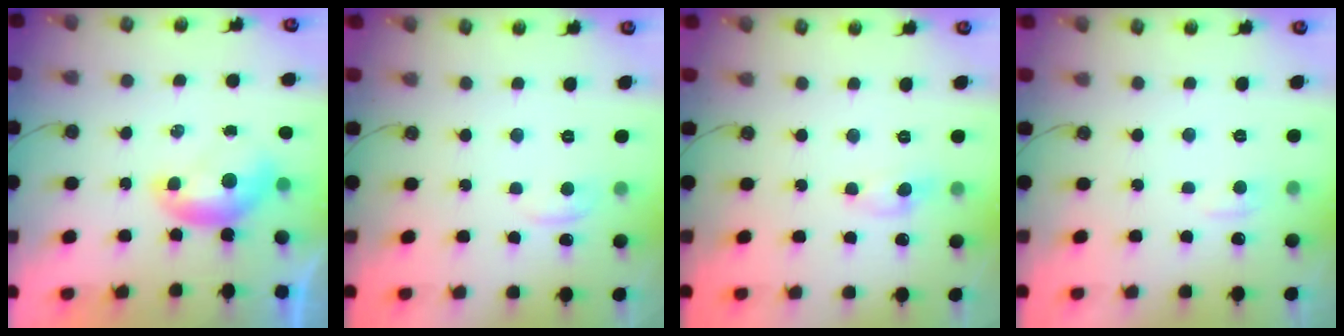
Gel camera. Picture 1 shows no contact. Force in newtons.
{"total": 0.8, "press": 0.0, "slide": 0.8}
{"total": 1.9, "press": 1.8, "slide": 0.6}
{"total": 0.6, "press": 0.1, "slide": 0.6}